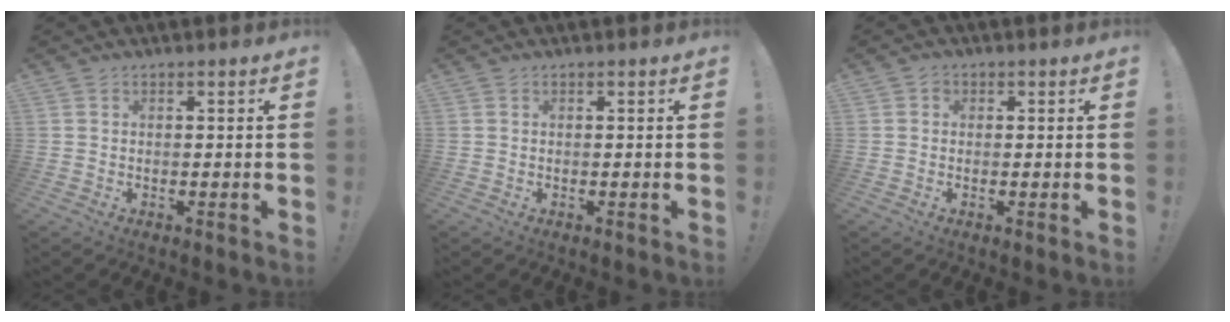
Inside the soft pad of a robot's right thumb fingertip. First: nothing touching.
{"total": 0.0}
{"total": 1.4, "force": [0.2, 1.3, 0.5], "torque": [-0.001, 0.002, 0.001]}